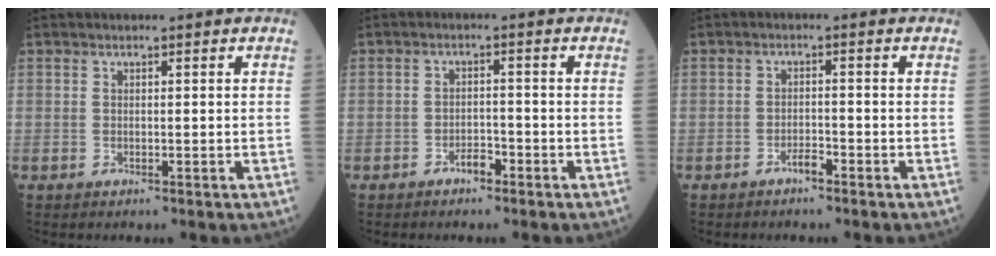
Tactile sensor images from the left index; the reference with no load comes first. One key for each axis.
{"total": 2.2, "fx": -1.6, "fy": 0.8, "fz": 1.2, "tx": -0.019, "ty": 0.002, "tz": -0.028}
{"total": 1.7, "fx": -1.4, "fy": 0.2, "fz": 1.0, "tx": -0.016, "ty": 0.000, "tz": -0.024}